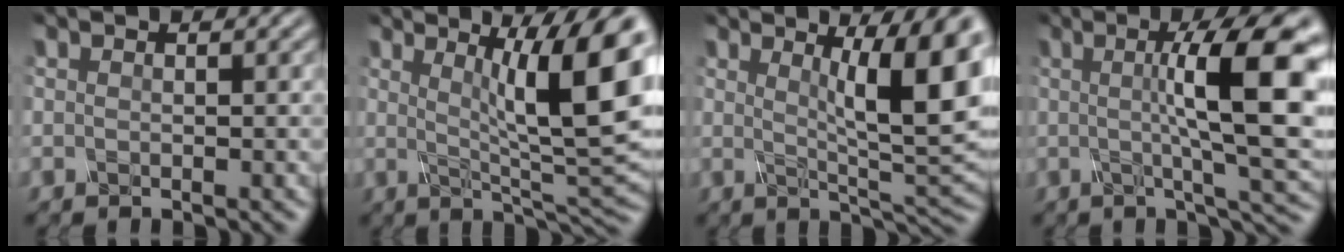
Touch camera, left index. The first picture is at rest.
{"total": 10.2, "force": [2.3, 2.0, 9.7], "torque": [-0.125, 0.003, 0.037]}
{"total": 9.0, "force": [2.5, 1.8, 8.5], "torque": [-0.106, -0.001, 0.040]}
{"total": 11.4, "force": [1.3, 2.5, 11.1], "torque": [-0.137, 0.009, 0.015]}